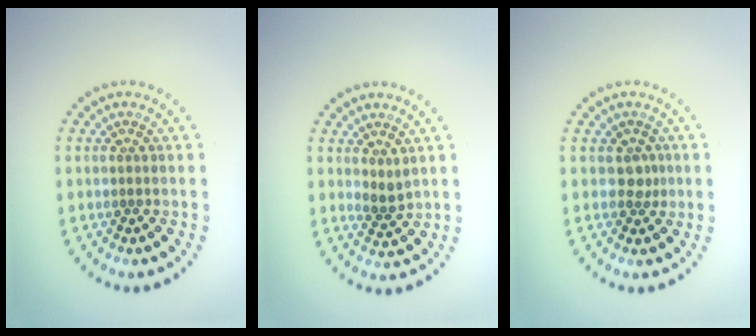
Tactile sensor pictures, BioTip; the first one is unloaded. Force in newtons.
{"total": 1.3, "press": 1.0, "slide": 0.9}
{"total": 1.5, "press": 1.2, "slide": 1.0}